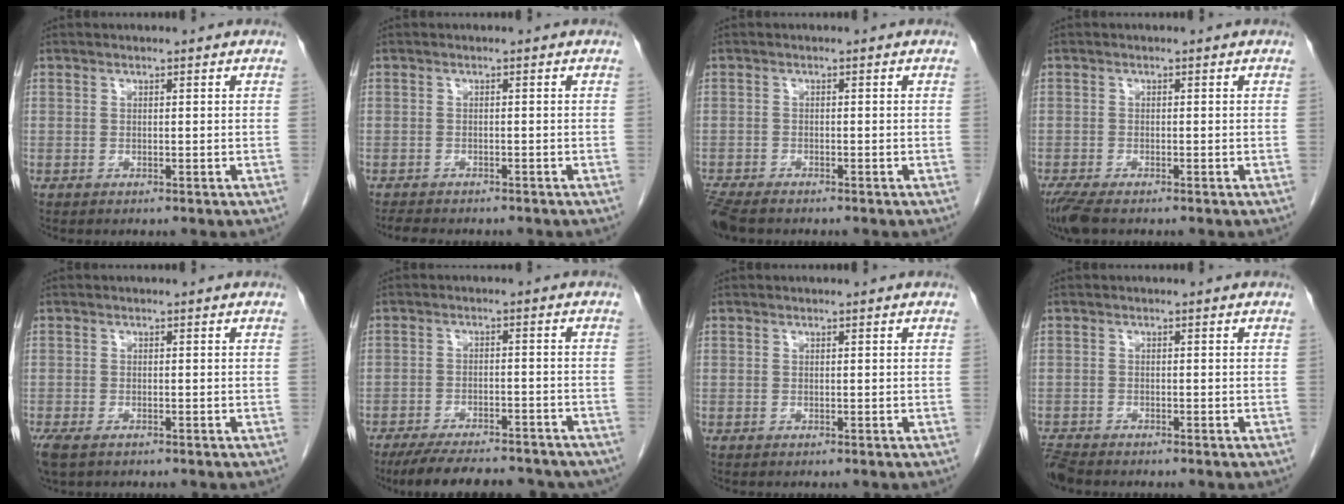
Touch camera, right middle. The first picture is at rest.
{"total": 4.6, "force": [-4.0, 1.2, 1.9], "torque": [-0.038, -0.012, -0.055]}
{"total": 5.0, "force": [-4.2, 1.3, 2.3], "torque": [-0.045, -0.014, -0.076]}
{"total": 3.7, "force": [-2.8, 0.8, 2.2], "torque": [-0.051, -0.013, -0.051]}
{"total": 4.1, "force": [-2.8, 1.9, 2.4], "torque": [-0.053, -0.012, -0.046]}
{"total": 17.7, "force": [-15.2, 4.8, 7.6], "torque": [-0.129, -0.010, -0.202]}
{"total": 0.0}
{"total": 2.9, "force": [-2.8, 0.4, 0.7], "torque": [-0.016, -0.014, -0.055]}